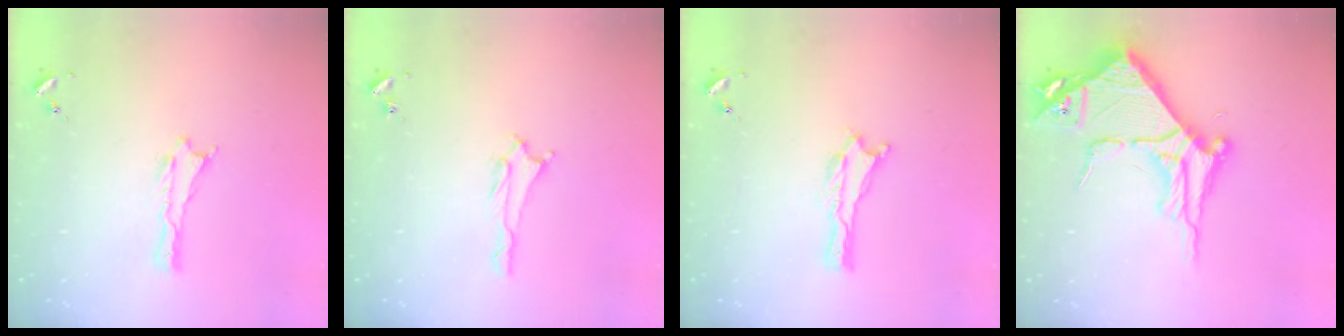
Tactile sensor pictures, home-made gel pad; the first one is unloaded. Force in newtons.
{"total": 1.6, "press": 1.6, "slide": 0.1}
{"total": 0.0}
{"total": 8.4, "press": 8.4, "slide": 0.9}